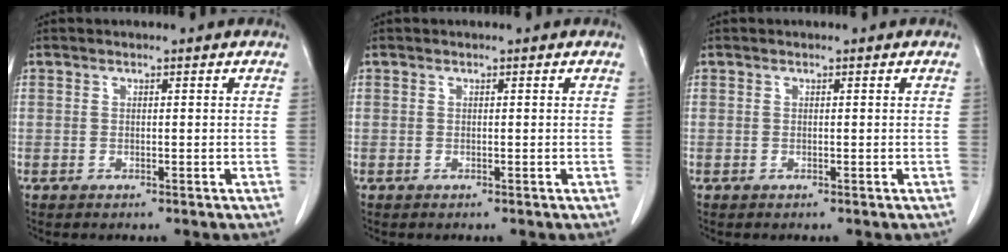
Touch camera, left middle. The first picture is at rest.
{"total": 0.0}
{"total": 0.0}